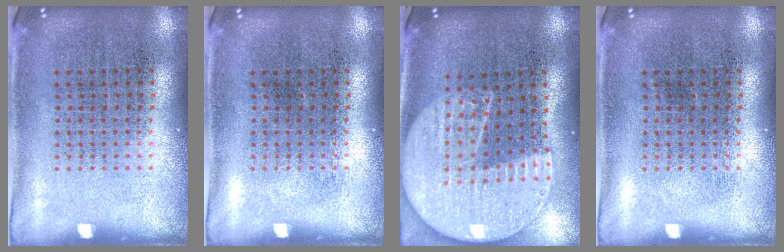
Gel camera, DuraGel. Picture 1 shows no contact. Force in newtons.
{"total": 0.0}
{"total": 2.3, "press": 2.0, "slide": 1.1}
{"total": 0.0}